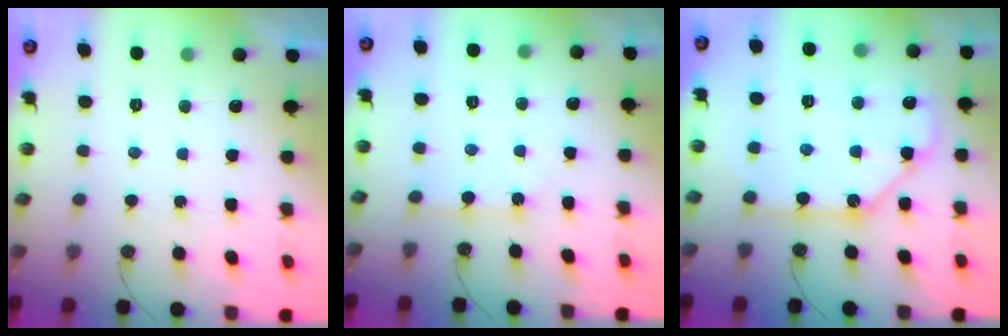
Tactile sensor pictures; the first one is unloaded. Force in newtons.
{"total": 2.9, "press": 2.9, "slide": 0.4}
{"total": 11.5, "press": 11.4, "slide": 1.2}